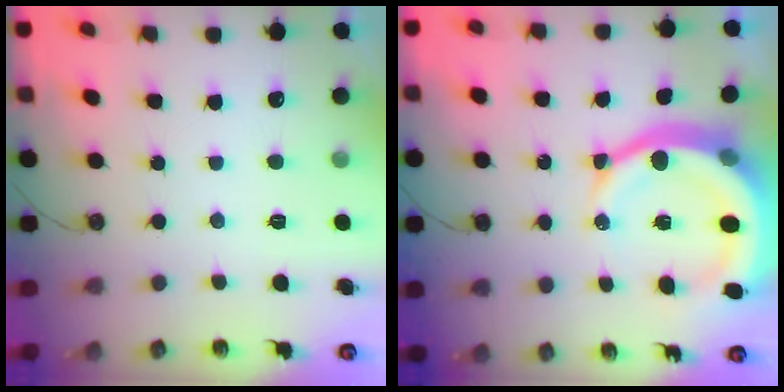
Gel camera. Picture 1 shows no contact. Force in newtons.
{"total": 16.9, "press": 16.8, "slide": 1.8}